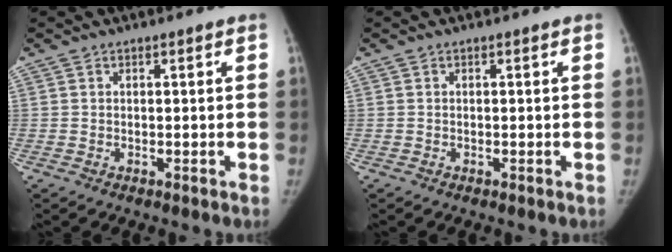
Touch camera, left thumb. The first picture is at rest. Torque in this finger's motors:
{"motor_torque": [0.14, -0.07, 0.05, 0.24, 0.03]}